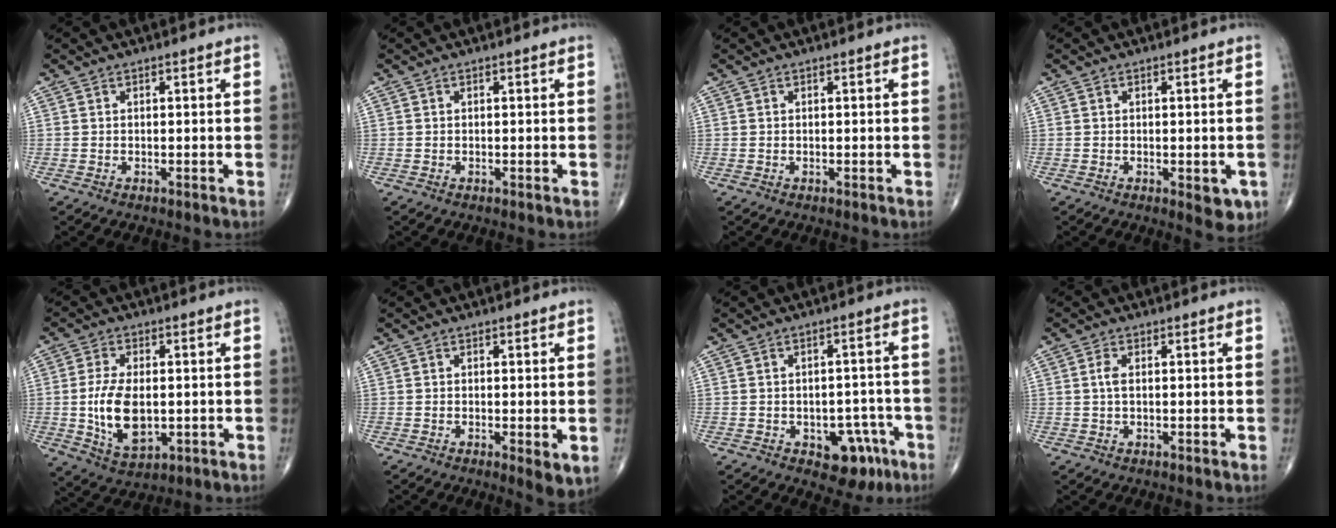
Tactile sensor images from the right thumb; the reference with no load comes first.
{"total": 0.0}
{"total": 0.0}
{"total": 4.3, "force": [-1.3, 1.9, 3.6], "torque": [-0.026, -0.007, -0.012]}
{"total": 11.0, "force": [-0.9, 6.0, 9.2], "torque": [-0.169, -0.011, -0.007]}
{"total": 3.6, "force": [-0.7, 1.0, 3.3], "torque": [-0.053, -0.013, -0.012]}
{"total": 8.0, "force": [-3.8, 4.9, 5.0], "torque": [-0.026, 0.027, -0.042]}
{"total": 1.9, "force": [0.2, 0.9, 1.7], "torque": [-0.038, 0.003, 0.002]}